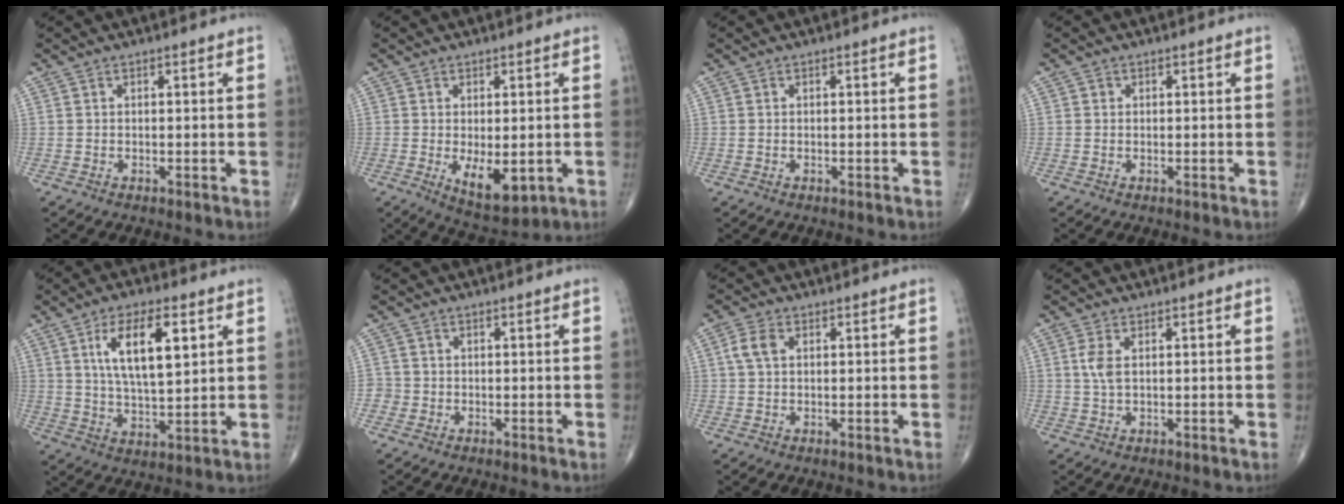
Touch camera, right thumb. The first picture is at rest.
{"total": 7.6, "force": [-1.3, 3.6, 6.5], "torque": [-0.086, -0.017, -0.007]}
{"total": 0.0}
{"total": 0.6, "force": [0.1, 0.6, 0.1], "torque": [0.001, 0.002, 0.001]}
{"total": 12.5, "force": [4.4, 4.9, 10.7], "torque": [-0.176, -0.016, 0.084]}
{"total": 2.0, "force": [-0.6, 1.9, 0.0], "torque": [0.013, 0.007, -0.016]}
{"total": 3.7, "force": [0.9, 2.4, 2.7], "torque": [-0.061, 0.008, 0.015]}
{"total": 3.3, "force": [0.7, 1.6, 2.8], "torque": [-0.067, 0.002, 0.016]}